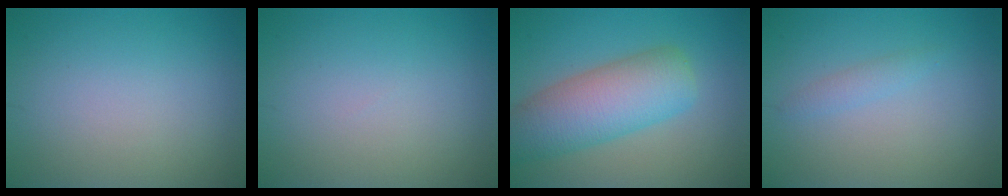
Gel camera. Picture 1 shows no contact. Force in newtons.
{"total": 0.0}
{"total": 7.5, "press": 7.5, "slide": 0.2}
{"total": 1.1, "press": 1.1, "slide": 0.0}